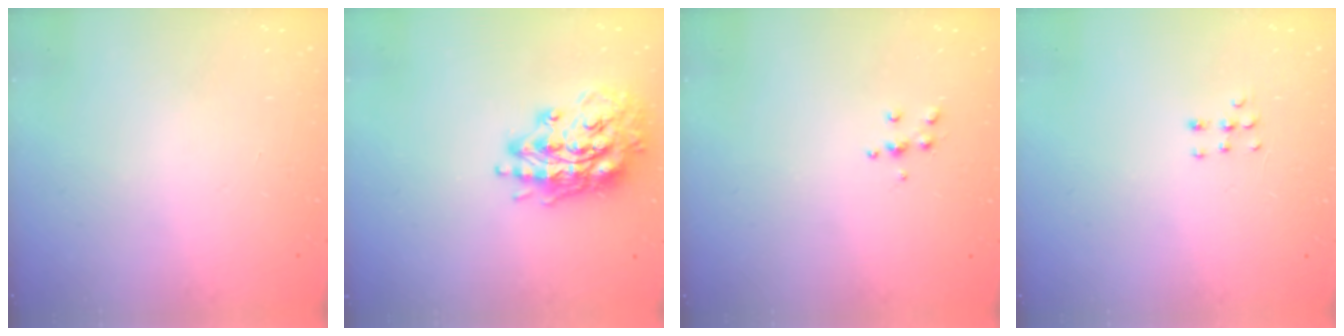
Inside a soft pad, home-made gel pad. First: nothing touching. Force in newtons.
{"total": 16.5, "press": 16.4, "slide": 1.9}
{"total": 5.0, "press": 5.0, "slide": 0.6}
{"total": 4.4, "press": 4.3, "slide": 0.9}